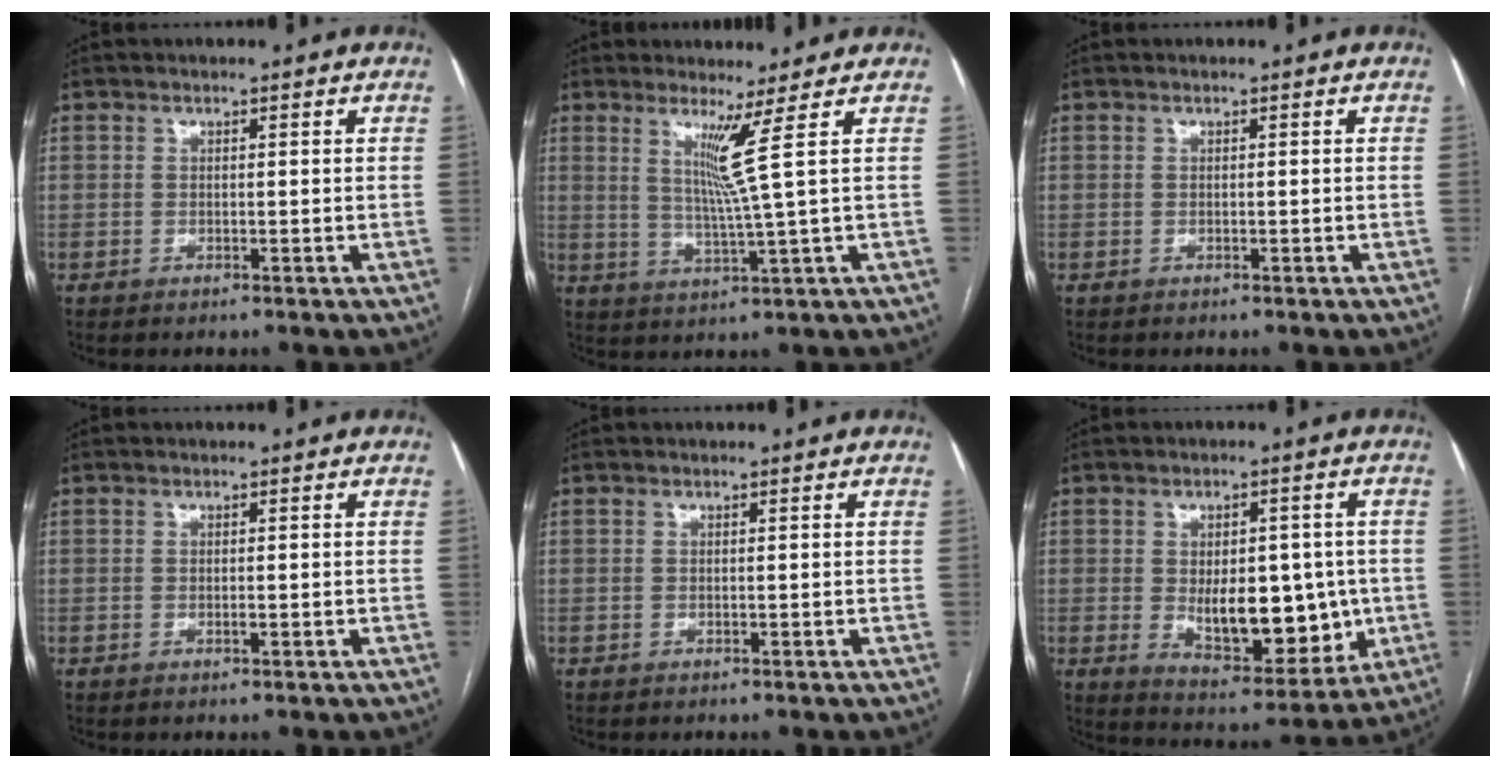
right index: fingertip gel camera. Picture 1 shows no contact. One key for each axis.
{"total": 5.2, "fx": 2.2, "fy": -2.6, "fz": 4.0, "tx": -0.079, "ty": -0.022, "tz": 0.049}
{"total": 0.0}
{"total": 0.7, "fx": -0.1, "fy": 0.2, "fz": 0.7, "tx": -0.012, "ty": -0.001, "tz": -0.001}
{"total": 0.0}
{"total": 12.8, "fx": -0.9, "fy": 6.5, "fz": 11.0, "tx": -0.156, "ty": -0.003, "tz": 0.004}